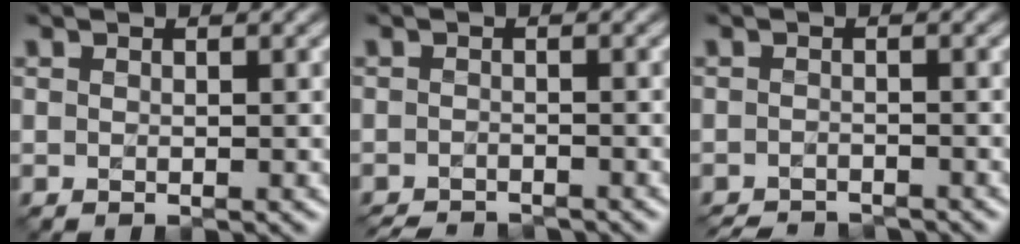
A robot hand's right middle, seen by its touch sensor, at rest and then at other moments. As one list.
[{"total": 3.8, "force": [-3.7, 0.4, 0.7], "torque": [-0.011, -0.010, -0.058]}, {"total": 3.9, "force": [-3.8, 0.6, 0.6], "torque": [-0.010, -0.006, -0.059]}]